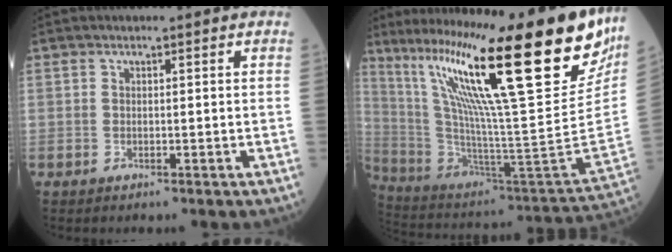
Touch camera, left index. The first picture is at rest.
{"total": 34.3, "force": [21.3, 2.2, 26.8], "torque": [-0.413, -0.028, 0.338]}